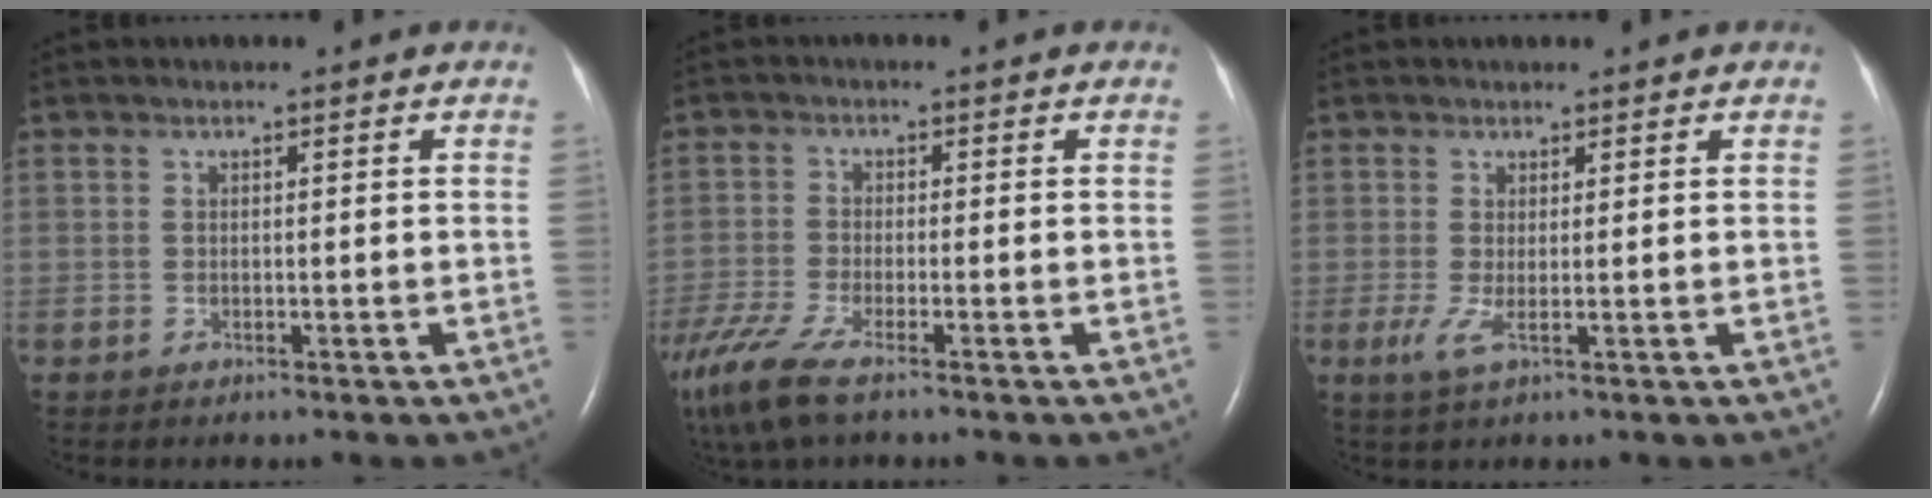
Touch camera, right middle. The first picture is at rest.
{"total": 8.9, "force": [-6.4, 1.6, 6.1], "torque": [-0.133, -0.022, -0.122]}
{"total": 2.3, "force": [-0.3, 0.2, 2.3], "torque": [-0.058, -0.009, -0.003]}